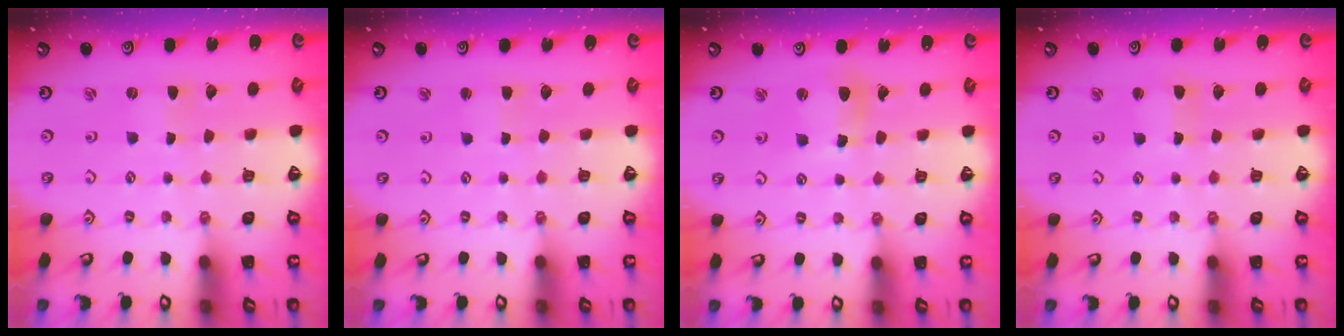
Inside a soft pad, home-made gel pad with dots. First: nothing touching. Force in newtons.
{"total": 1.9, "press": 1.9, "slide": 0.3}
{"total": 8.9, "press": 8.8, "slide": 1.0}
{"total": 1.8, "press": 1.8, "slide": 0.3}